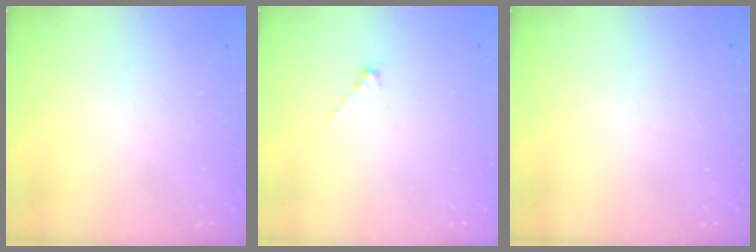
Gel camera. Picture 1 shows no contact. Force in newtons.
{"total": 0.0}
{"total": 0.0}